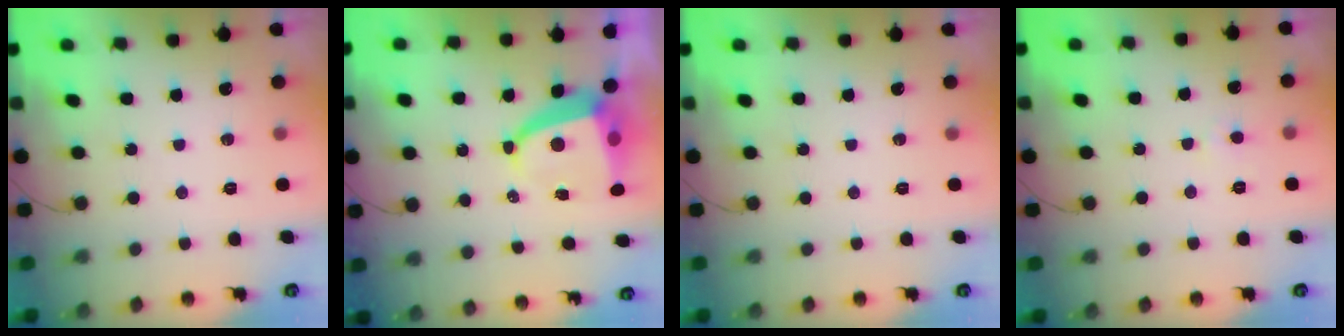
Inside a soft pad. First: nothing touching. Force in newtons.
{"total": 6.4, "press": 6.3, "slide": 0.9}
{"total": 0.0}
{"total": 3.0, "press": 3.0, "slide": 0.2}